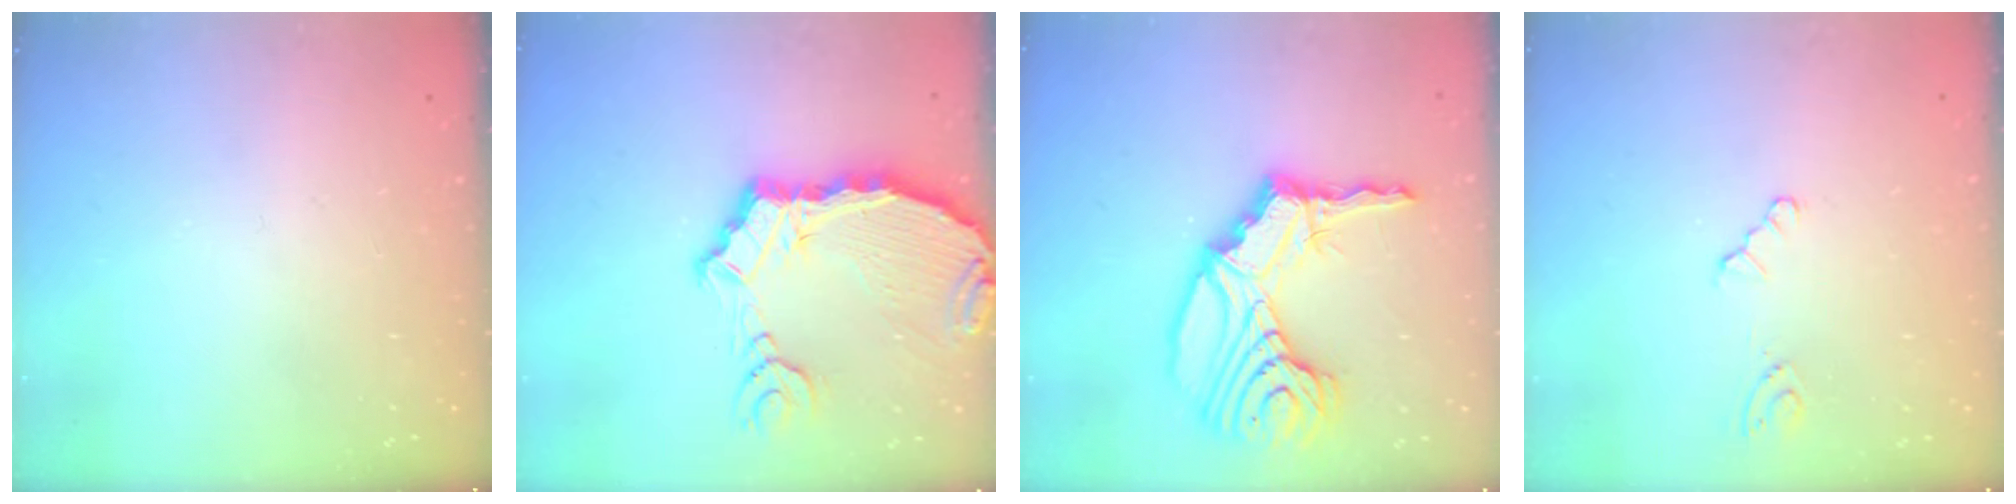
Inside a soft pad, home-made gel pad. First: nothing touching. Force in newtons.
{"total": 11.0, "press": 10.9, "slide": 1.6}
{"total": 22.9, "press": 22.6, "slide": 3.7}
{"total": 2.1, "press": 2.1, "slide": 0.3}